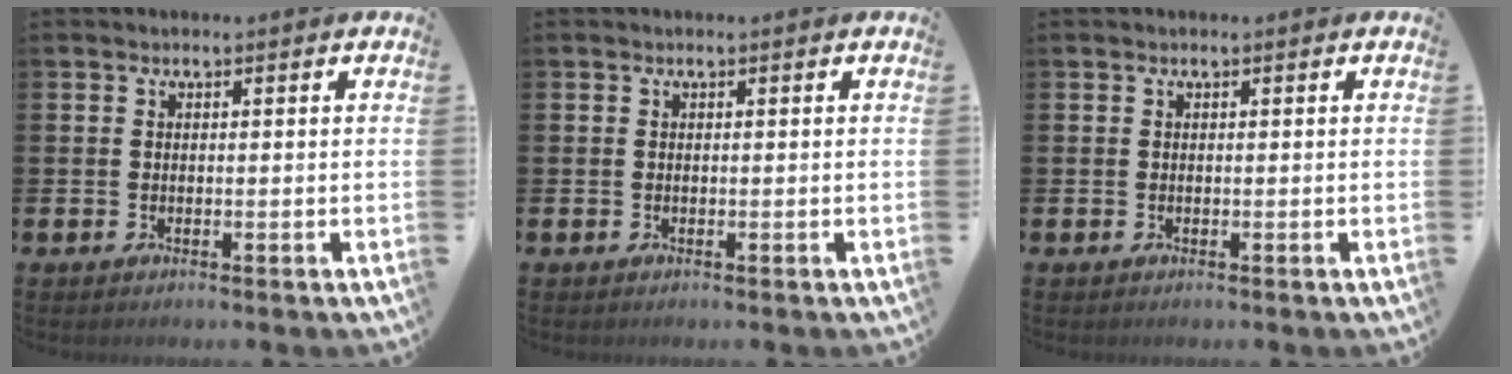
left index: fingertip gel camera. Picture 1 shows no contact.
{"total": 0.0}
{"total": 0.0}